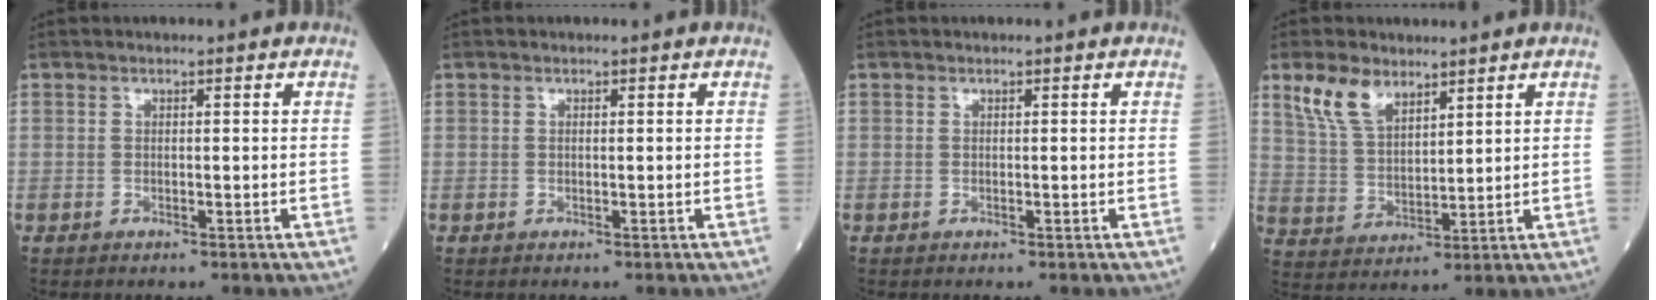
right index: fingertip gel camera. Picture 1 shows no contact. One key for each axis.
{"total": 0.0}
{"total": 0.0}
{"total": 7.3, "fx": 5.0, "fy": 3.4, "fz": 4.0, "tx": -0.091, "ty": 0.012, "tz": 0.107}